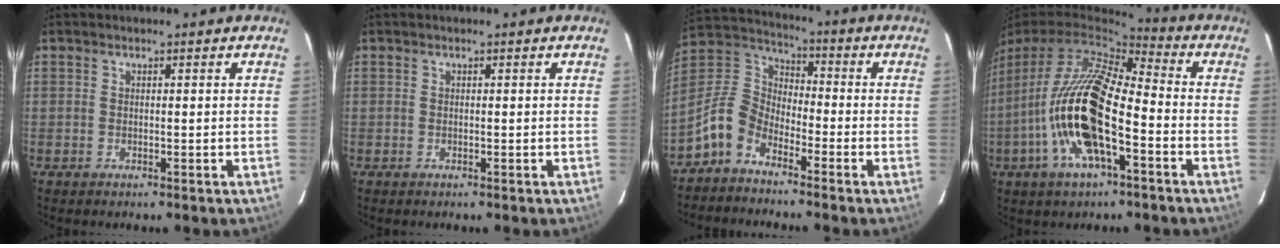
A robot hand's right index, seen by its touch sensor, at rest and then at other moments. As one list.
[{"total": 0.0}, {"total": 8.8, "force": [-6.0, 4.9, 4.1], "torque": [-0.093, 0.027, -0.135]}, {"total": 18.8, "force": [-6.1, 6.5, 16.5], "torque": [-0.326, -0.020, -0.120]}]